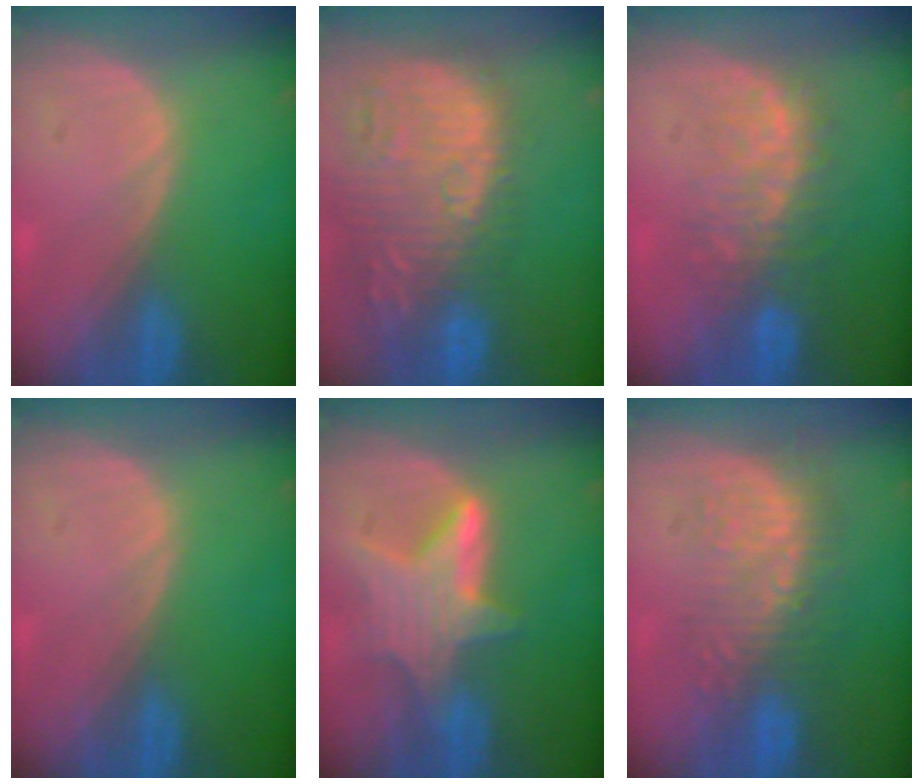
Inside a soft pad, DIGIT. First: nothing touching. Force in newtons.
{"total": 15.5, "press": 13.1, "slide": 8.3}
{"total": 8.5, "press": 8.0, "slide": 2.8}
{"total": 0.0}
{"total": 6.8, "press": 6.6, "slide": 1.6}
{"total": 8.9, "press": 8.7, "slide": 2.0}